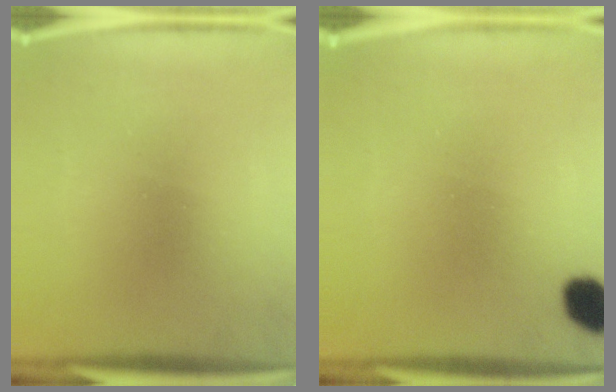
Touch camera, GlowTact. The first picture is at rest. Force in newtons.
{"total": 5.8}